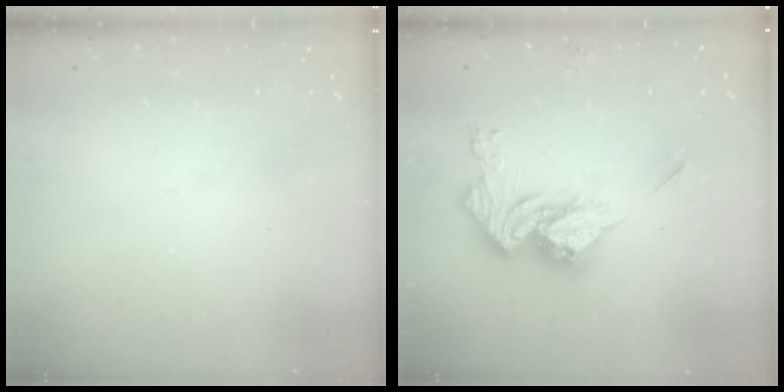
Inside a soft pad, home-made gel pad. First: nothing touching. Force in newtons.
{"total": 14.5, "press": 14.5, "slide": 0.8}